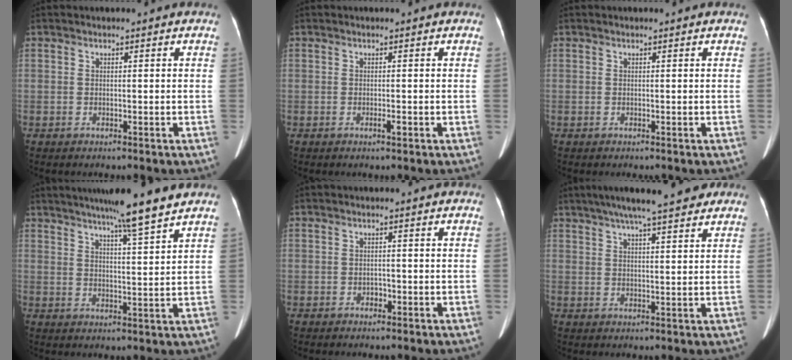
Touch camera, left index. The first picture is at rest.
{"total": 0.6, "force": [-0.3, 0.1, 0.5], "torque": [-0.012, -0.002, -0.003]}
{"total": 0.0}
{"total": 9.7, "force": [7.9, -1.1, 5.6], "torque": [-0.089, 0.003, 0.113]}
{"total": 0.7, "force": [-0.4, 0.6, 0.2], "torque": [-0.004, 0.002, -0.007]}
{"total": 13.0, "force": [10.3, 1.6, 7.7], "torque": [-0.120, 0.030, 0.147]}